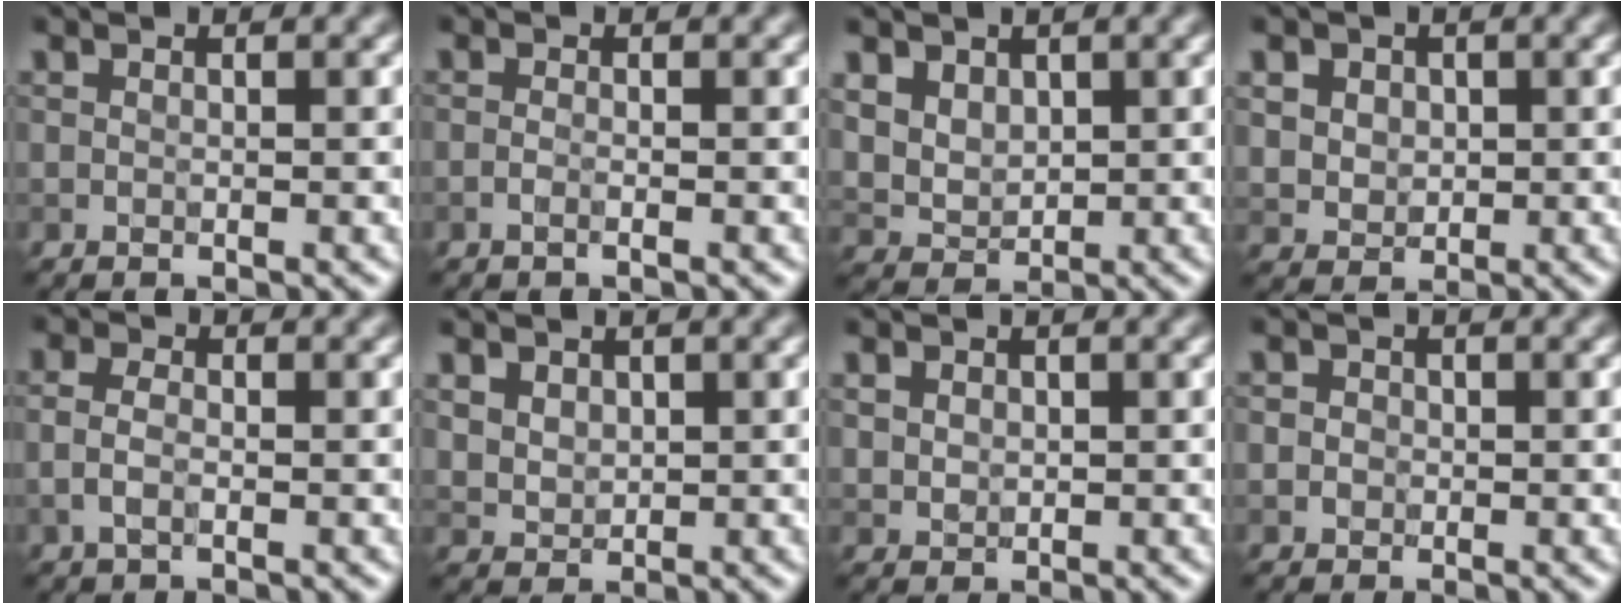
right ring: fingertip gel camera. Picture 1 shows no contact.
{"total": 0.8, "force": [-0.4, 0.2, 0.7], "torque": [-0.011, -0.003, -0.009]}
{"total": 4.3, "force": [2.1, 3.1, 2.0], "torque": [-0.064, 0.003, 0.055]}
{"total": 4.3, "force": [1.7, 3.4, 1.9], "torque": [-0.048, 0.011, 0.029]}
{"total": 1.9, "force": [-0.4, 1.0, 1.5], "torque": [-0.037, 0.001, -0.014]}
{"total": 2.1, "force": [1.1, 1.6, 0.8], "torque": [-0.024, -0.005, 0.030]}
{"total": 1.5, "force": [0.5, 1.3, 0.6], "torque": [-0.012, -0.003, 0.016]}
{"total": 1.7, "force": [0.2, 1.6, 0.7], "torque": [0.004, 0.009, -0.009]}